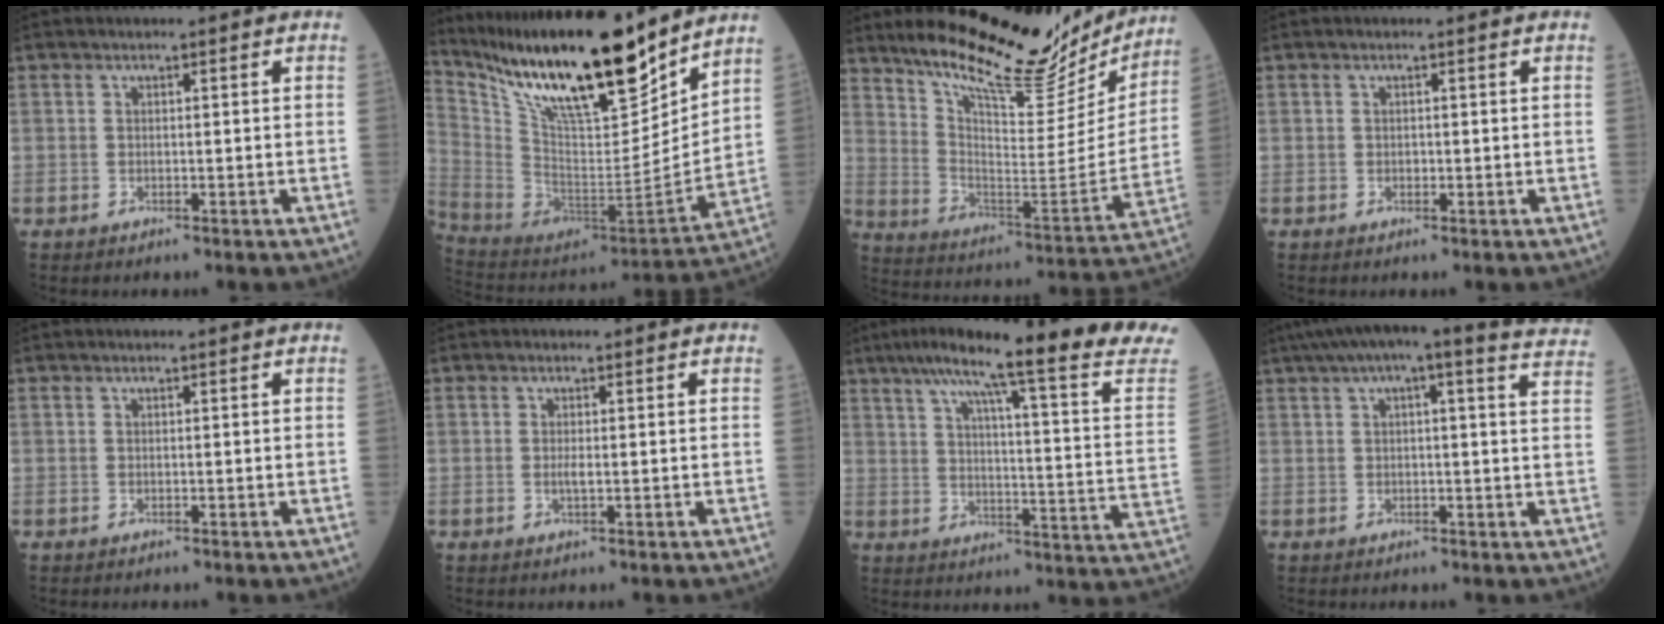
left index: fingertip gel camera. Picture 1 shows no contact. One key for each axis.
{"total": 24.6, "fx": 18.7, "fy": 4.5, "fz": 15.3, "tx": -0.281, "ty": -0.021, "tz": 0.331}
{"total": 23.1, "fx": 20.2, "fy": 5.4, "fz": 10.0, "tx": -0.161, "ty": -0.047, "tz": 0.287}
{"total": 0.7, "fx": -0.5, "fy": 0.4, "fz": 0.2, "tx": -0.004, "ty": -0.004, "tz": -0.011}
{"total": 0.0}
{"total": 1.1, "fx": -0.5, "fy": 0.2, "fz": 0.9, "tx": -0.023, "ty": -0.008, "tz": -0.009}
{"total": 25.0, "fx": 20.2, "fy": -1.0, "fz": 14.6, "tx": -0.219, "ty": -0.056, "tz": 0.251}
{"total": 18.4, "fx": 15.3, "fy": 2.2, "fz": 10.0, "tx": -0.151, "ty": 0.016, "tz": 0.171}